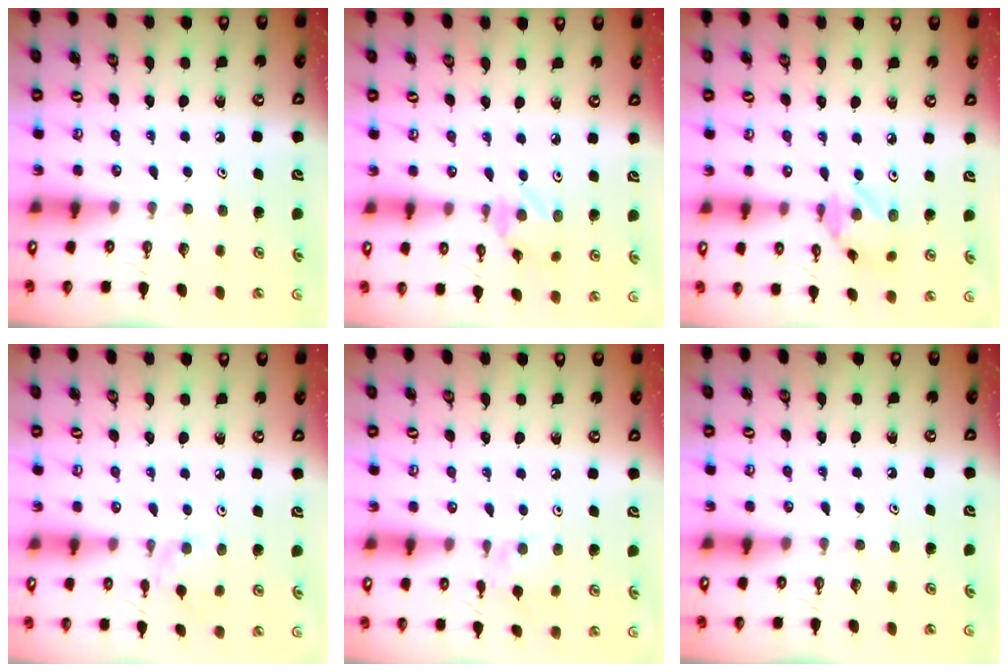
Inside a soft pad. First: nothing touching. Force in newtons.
{"total": 1.3, "press": 1.3, "slide": 0.1}
{"total": 4.8, "press": 4.8, "slide": 0.2}
{"total": 2.8, "press": 2.7, "slide": 0.6}
{"total": 2.4, "press": 2.3, "slide": 0.5}
{"total": 0.0}